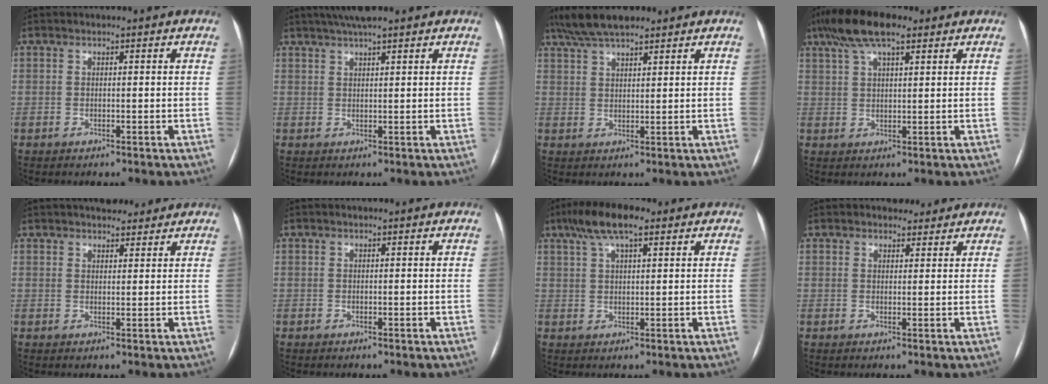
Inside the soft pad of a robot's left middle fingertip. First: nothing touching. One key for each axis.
{"total": 5.9, "fx": 4.7, "fy": 0.4, "fz": 3.5, "tx": -0.054, "ty": 0.032, "tz": 0.078}
{"total": 8.0, "fx": 6.3, "fy": 1.8, "fz": 4.5, "tx": -0.084, "ty": 0.029, "tz": 0.113}
{"total": 9.5, "fx": 6.2, "fy": 2.7, "fz": 6.6, "tx": -0.133, "ty": 0.033, "tz": 0.110}
{"total": 6.9, "fx": 6.0, "fy": 2.4, "fz": 2.5, "tx": -0.029, "ty": 0.016, "tz": 0.083}
{"total": 0.0}
{"total": 7.8, "fx": 4.8, "fy": 2.0, "fz": 5.8, "tx": -0.116, "ty": 0.027, "tz": 0.083}
{"total": 2.9, "fx": 2.6, "fy": 1.4, "fz": 0.1, "tx": 0.001, "ty": 0.004, "tz": 0.032}